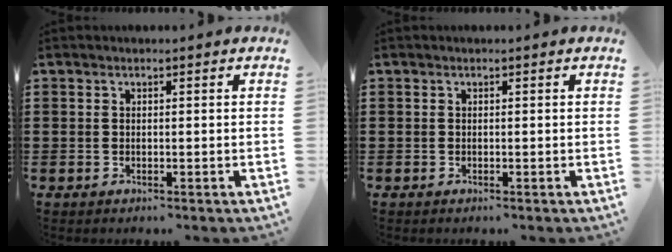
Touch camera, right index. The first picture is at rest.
{"total": 0.0}